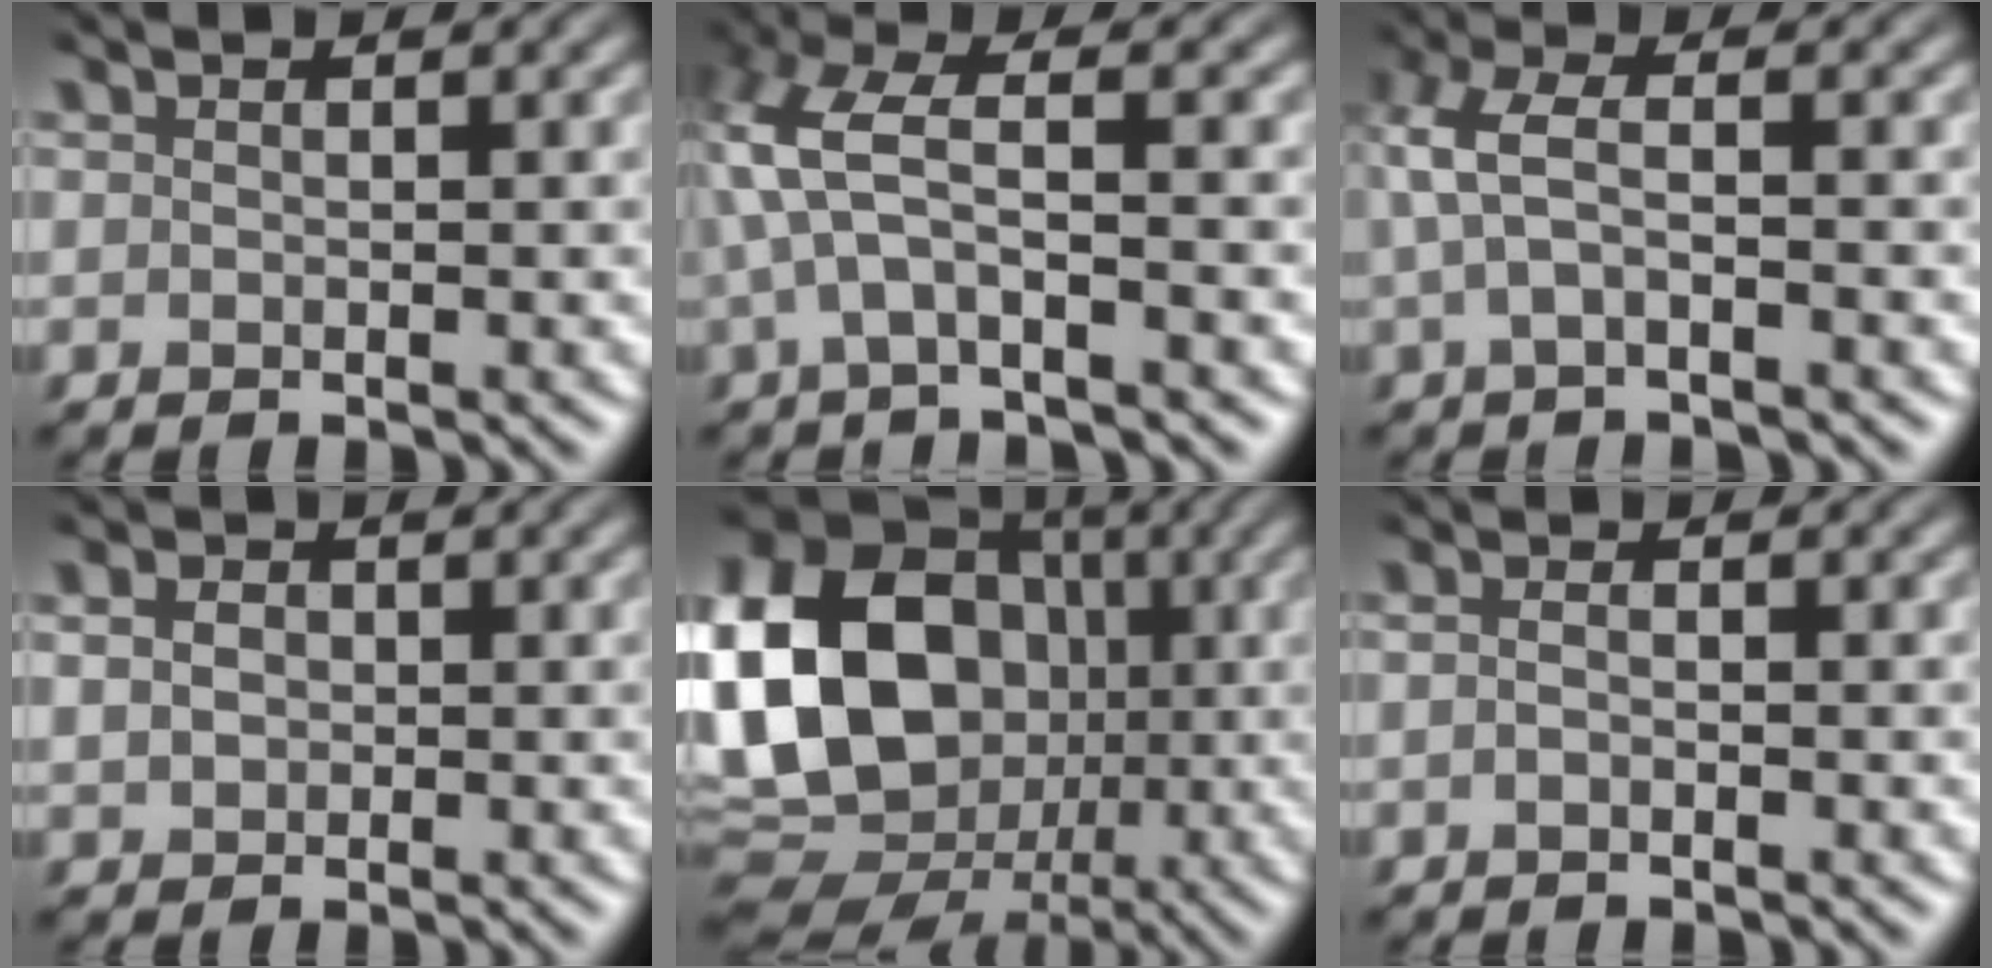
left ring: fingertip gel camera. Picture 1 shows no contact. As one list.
[{"total": 5.3, "force": [-0.6, 1.5, 5.1], "torque": [-0.118, 0.017, -0.024]}, {"total": 3.2, "force": [-0.3, 0.9, 3.1], "torque": [-0.074, 0.010, -0.013]}, {"total": 1.6, "force": [0.0, 1.4, 0.9], "torque": [-0.016, 0.005, -0.005]}, {"total": 20.3, "force": [-0.3, 16.5, 11.8], "torque": [-0.248, 0.005, -0.034]}, {"total": 0.9, "force": [-0.4, 0.3, 0.7], "torque": [-0.015, -0.001, -0.010]}]